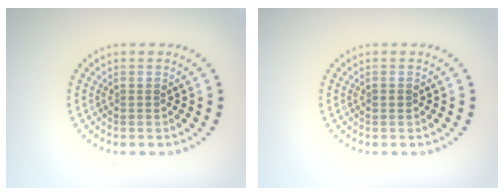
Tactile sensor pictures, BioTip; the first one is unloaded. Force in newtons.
{"total": 0.7, "press": 0.7, "slide": 0.2}